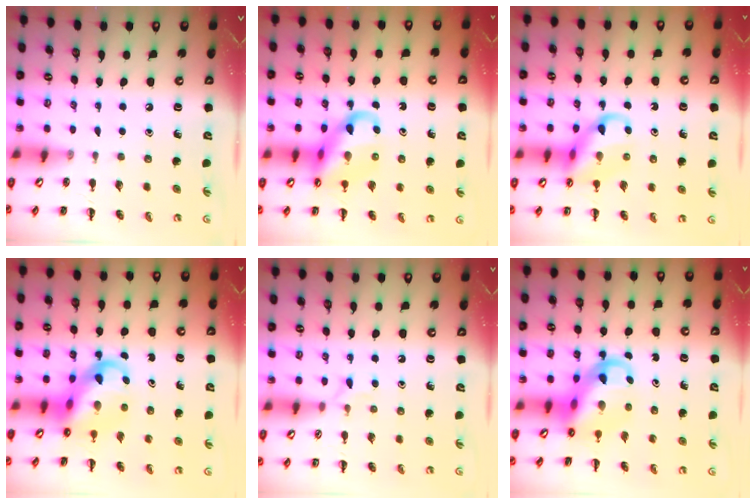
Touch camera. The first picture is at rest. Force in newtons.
{"total": 15.3, "press": 15.0, "slide": 3.1}
{"total": 12.7, "press": 12.5, "slide": 1.8}
{"total": 8.8, "press": 8.4, "slide": 2.4}
{"total": 4.5, "press": 4.2, "slide": 1.5}
{"total": 8.6, "press": 8.3, "slide": 2.3}